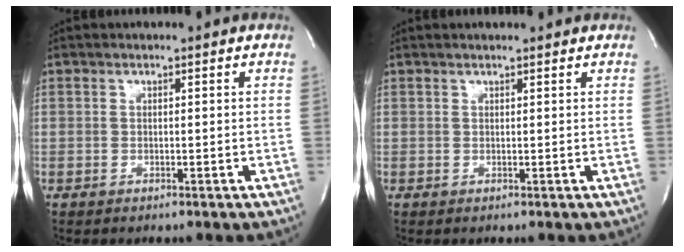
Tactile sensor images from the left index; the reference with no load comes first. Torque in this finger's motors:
{"motor_torque": [0.16, -0.19, -0.06, -0.01]}